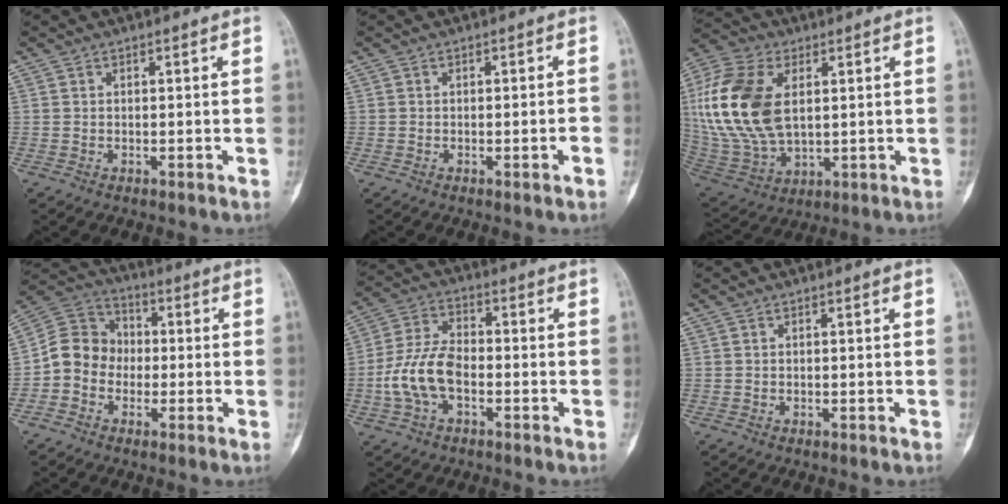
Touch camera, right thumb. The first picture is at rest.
{"total": 1.9, "force": [-0.7, 0.3, 1.8], "torque": [-0.029, 0.005, -0.008]}
{"total": 21.1, "force": [3.8, 12.5, 16.6], "torque": [-0.357, -0.011, 0.075]}
{"total": 9.6, "force": [-1.8, 8.4, 4.3], "torque": [-0.061, 0.038, -0.048]}
{"total": 10.3, "force": [-2.6, 5.8, 8.1], "torque": [-0.169, 0.030, -0.056]}
{"total": 0.0}